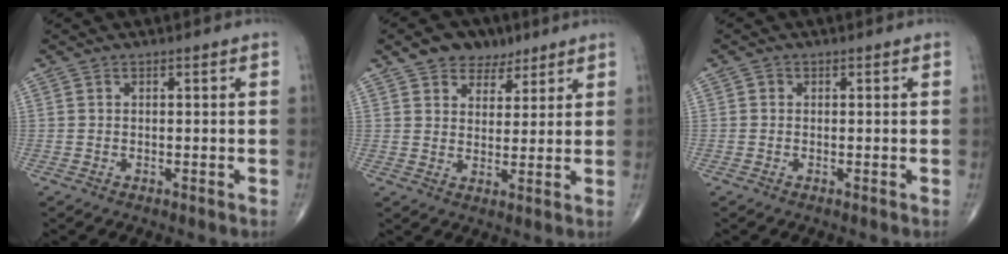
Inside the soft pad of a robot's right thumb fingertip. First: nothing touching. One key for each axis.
{"total": 7.7, "fx": 5.0, "fy": 5.0, "fz": 3.1, "tx": -0.012, "ty": -0.019, "tz": 0.079}
{"total": 0.7, "fx": 0.1, "fy": 0.6, "fz": 0.2, "tx": 0.002, "ty": 0.002, "tz": 0.001}